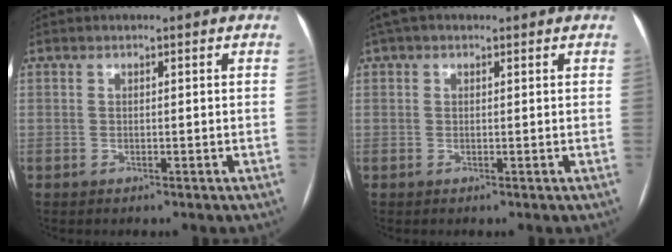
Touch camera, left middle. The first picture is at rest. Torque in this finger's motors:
{"motor_torque": [0.55, -0.49, 0.02, 0.01]}